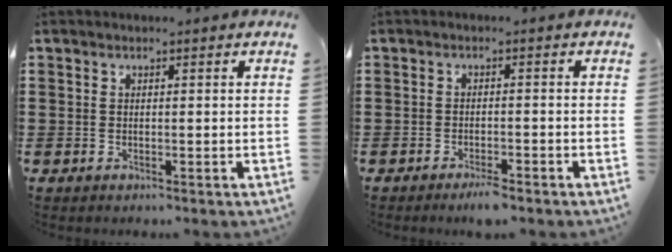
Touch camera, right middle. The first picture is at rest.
{"total": 2.0, "force": [-1.8, 0.3, 0.9], "torque": [-0.018, 0.002, -0.033]}